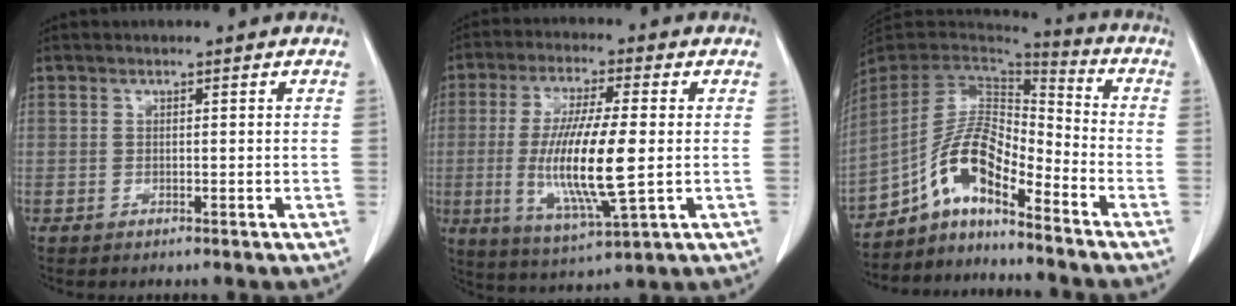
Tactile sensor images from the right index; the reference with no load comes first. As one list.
[{"total": 13.9, "force": [-1.0, 1.7, 13.7], "torque": [-0.273, -0.019, -0.016]}, {"total": 11.4, "force": [-7.8, 2.8, 7.9], "torque": [-0.156, 0.026, -0.142]}]